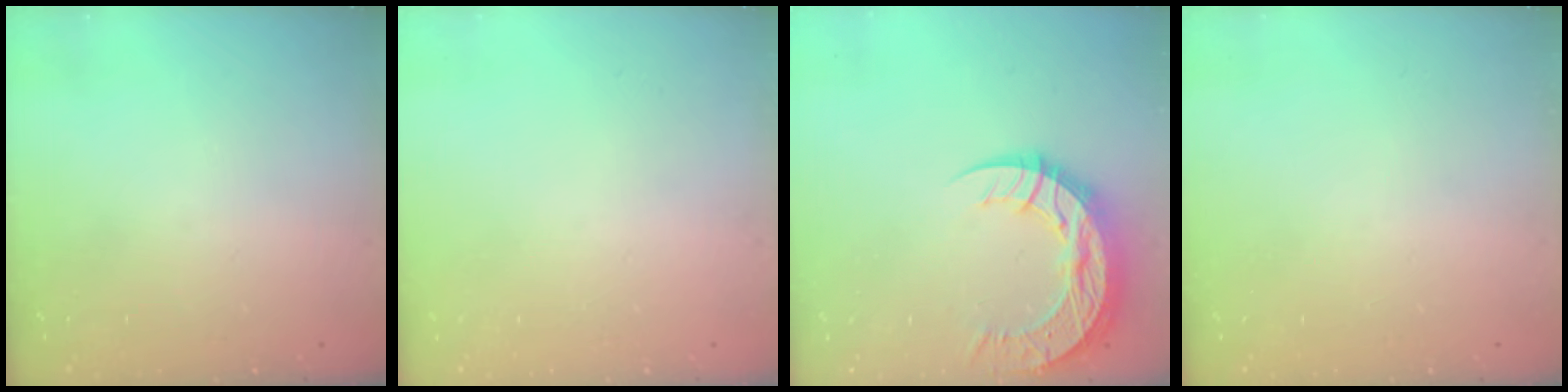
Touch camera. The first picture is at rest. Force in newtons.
{"total": 0.0}
{"total": 15.4, "press": 15.3, "slide": 1.2}
{"total": 0.0}